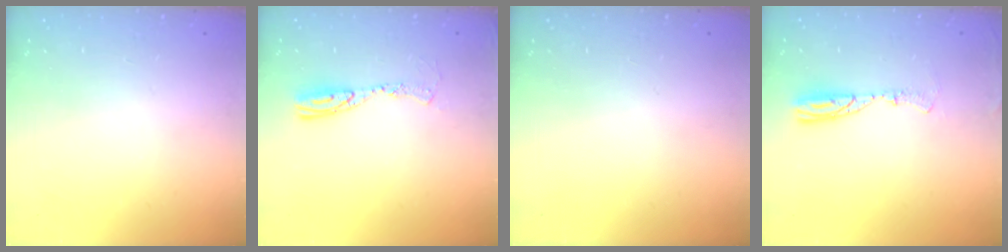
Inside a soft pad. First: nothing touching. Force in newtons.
{"total": 9.5, "press": 9.5, "slide": 0.9}
{"total": 0.0}
{"total": 7.4, "press": 7.2, "slide": 1.5}